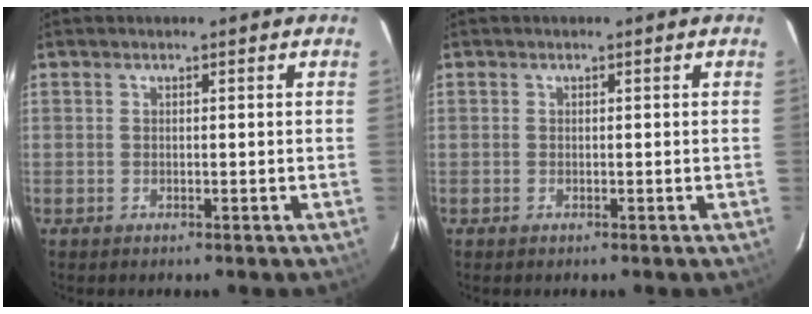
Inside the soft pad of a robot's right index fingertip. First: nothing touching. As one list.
[{"total": 0.0}]